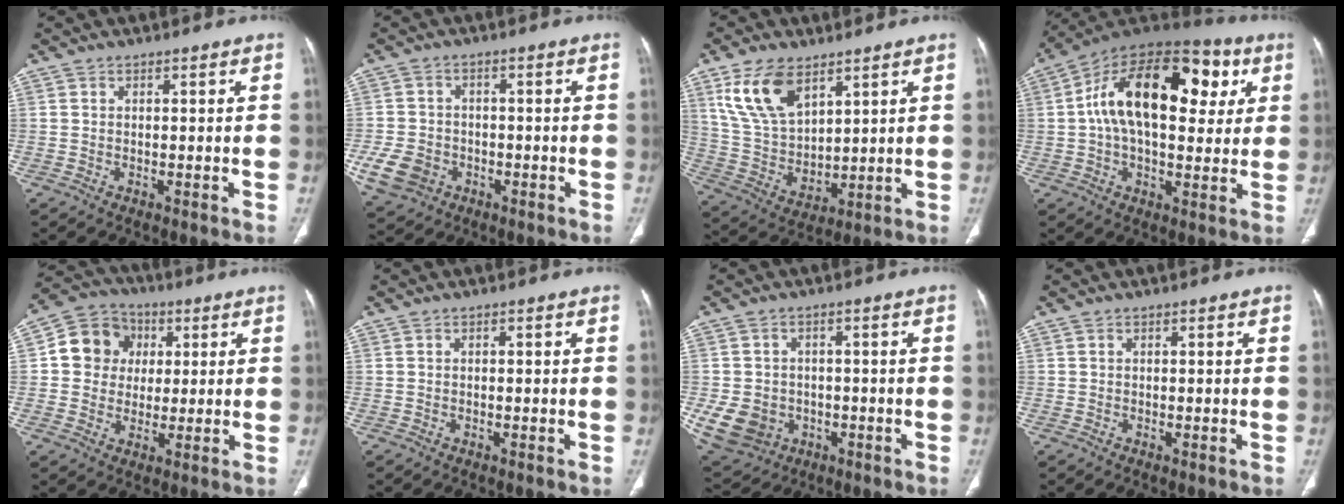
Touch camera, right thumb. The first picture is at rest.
{"total": 8.4, "force": [-3.1, 6.8, 3.9], "torque": [-0.071, 0.015, -0.046]}
{"total": 13.8, "force": [7.6, 7.5, 8.8], "torque": [-0.153, -0.033, 0.161]}
{"total": 24.4, "force": [5.4, 13.7, 19.5], "torque": [-0.292, 0.026, 0.074]}
{"total": 11.1, "force": [2.1, 10.0, 4.3], "torque": [-0.043, 0.007, 0.026]}
{"total": 0.0}
{"total": 10.7, "force": [-2.8, 9.1, 5.0], "torque": [-0.095, 0.009, -0.030]}
{"total": 0.0}